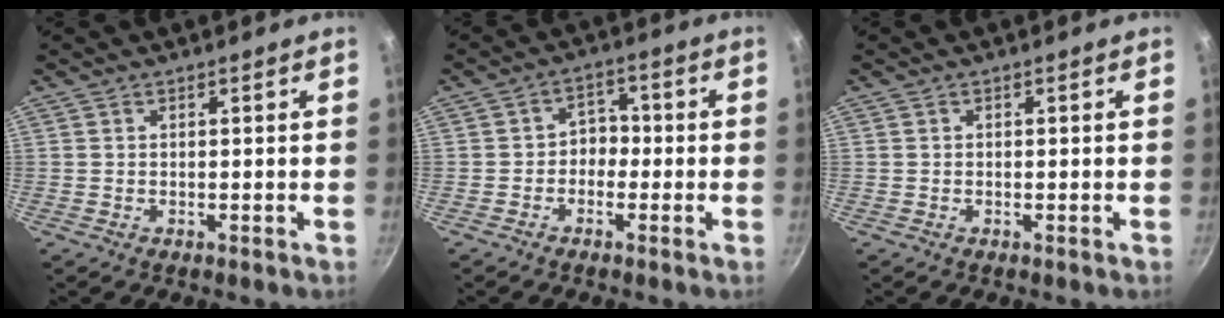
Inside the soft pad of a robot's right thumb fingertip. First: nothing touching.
{"total": 4.0, "force": [-1.1, 3.3, 2.1], "torque": [0.004, 0.022, -0.026]}
{"total": 0.0}